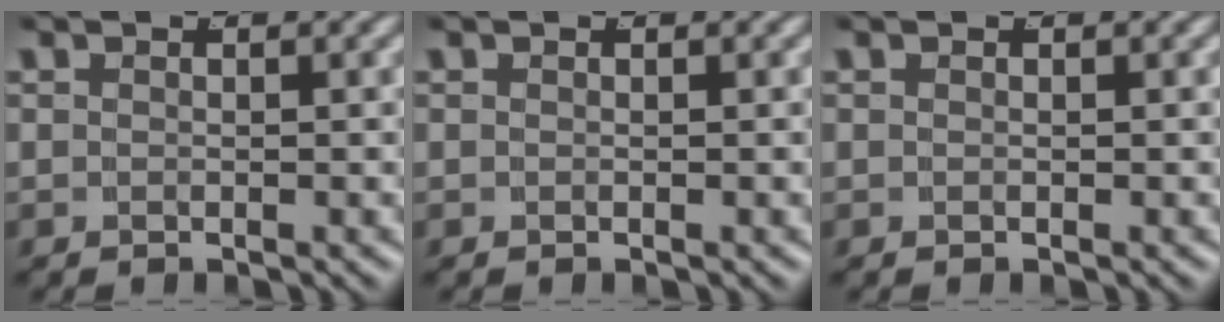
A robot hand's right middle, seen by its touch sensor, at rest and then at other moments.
{"total": 0.0}
{"total": 0.0}